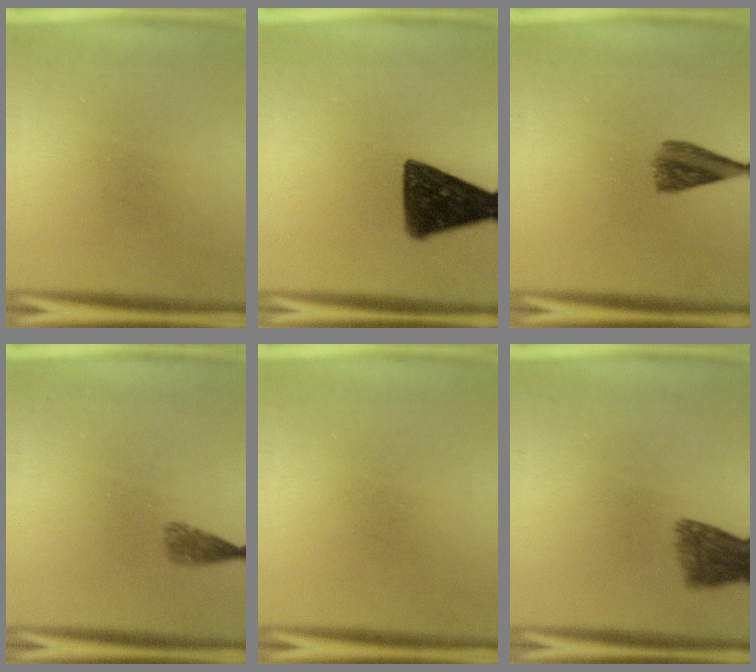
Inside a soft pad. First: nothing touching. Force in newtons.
{"total": 13.8}
{"total": 5.0}
{"total": 1.8}
{"total": 0.0}
{"total": 5.8}